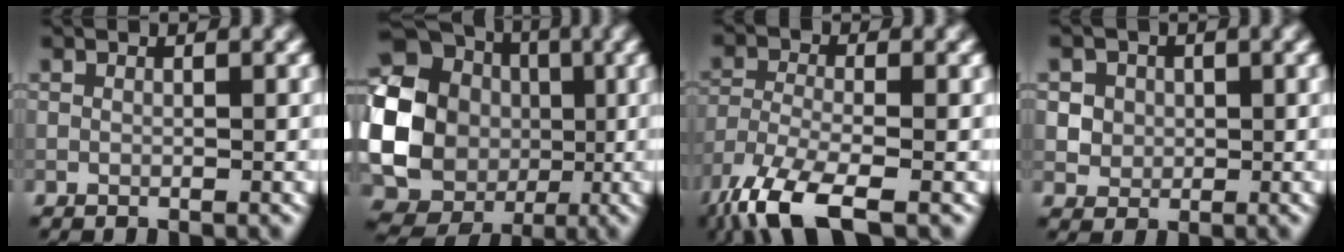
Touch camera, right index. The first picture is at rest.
{"total": 25.7, "force": [-1.1, 24.5, 7.6], "torque": [-0.130, -0.003, -0.069]}
{"total": 8.3, "force": [-5.9, 2.4, 5.3], "torque": [-0.112, -0.020, -0.124]}
{"total": 4.1, "force": [1.4, 3.6, 1.6], "torque": [-0.027, 0.012, 0.023]}